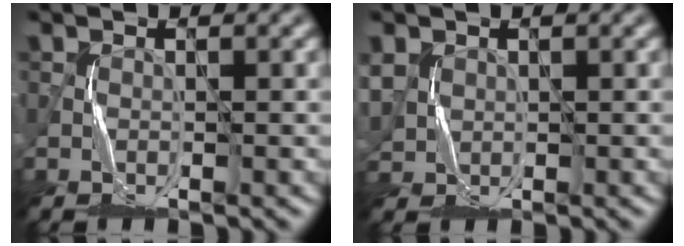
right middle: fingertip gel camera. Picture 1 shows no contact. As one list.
[{"total": 2.6, "force": [0.8, 2.2, 1.1], "torque": [-0.038, 0.001, 0.018]}]